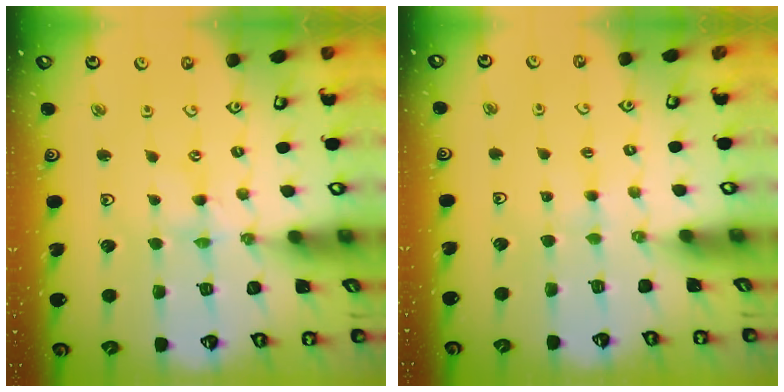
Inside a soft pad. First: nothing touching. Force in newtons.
{"total": 1.8, "press": 1.7, "slide": 0.4}